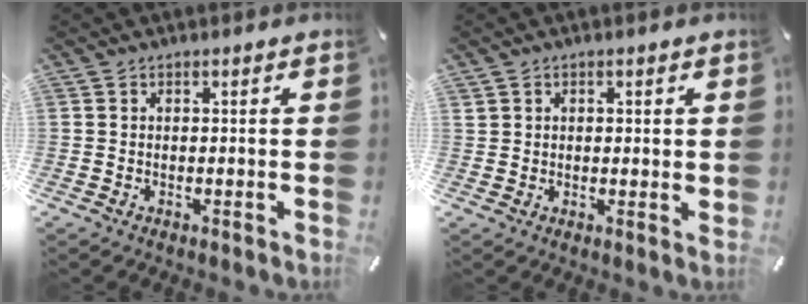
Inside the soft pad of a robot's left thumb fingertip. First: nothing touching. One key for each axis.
{"total": 1.6, "fx": 0.6, "fy": 1.2, "fz": 0.9, "tx": -0.009, "ty": 0.000, "tz": 0.009}